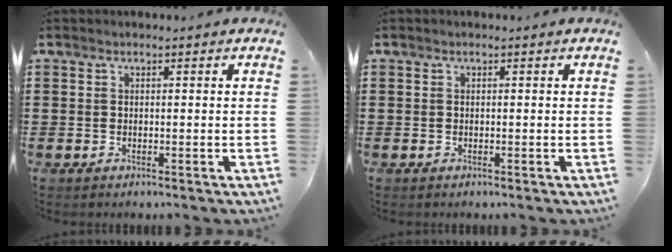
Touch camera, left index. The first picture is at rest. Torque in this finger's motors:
{"motor_torque": [-0.03, -0.03, 0.00, 0.00]}